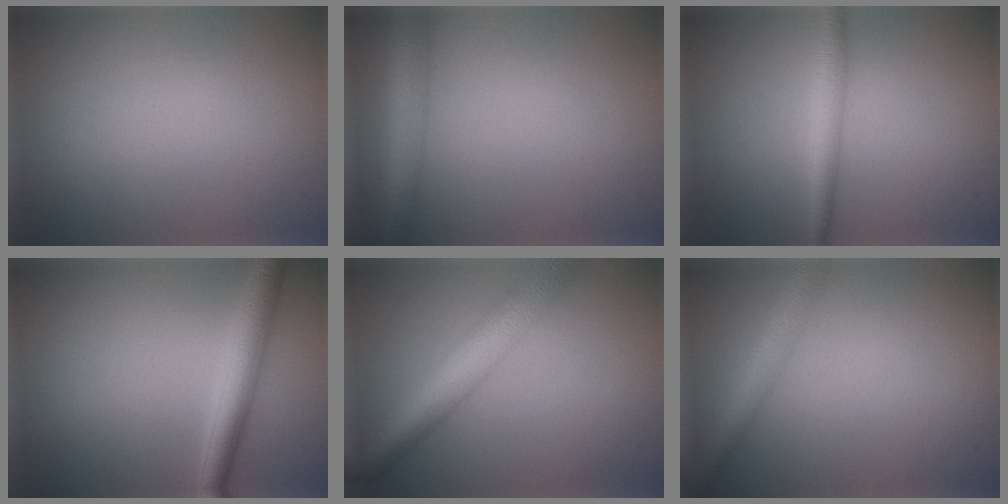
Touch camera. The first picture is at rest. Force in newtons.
{"total": 4.9, "press": 4.9, "slide": 0.2}
{"total": 2.3, "press": 2.3, "slide": 0.1}
{"total": 3.8, "press": 3.8, "slide": 0.2}
{"total": 6.9, "press": 6.9, "slide": 0.3}
{"total": 4.2, "press": 4.2, "slide": 0.2}